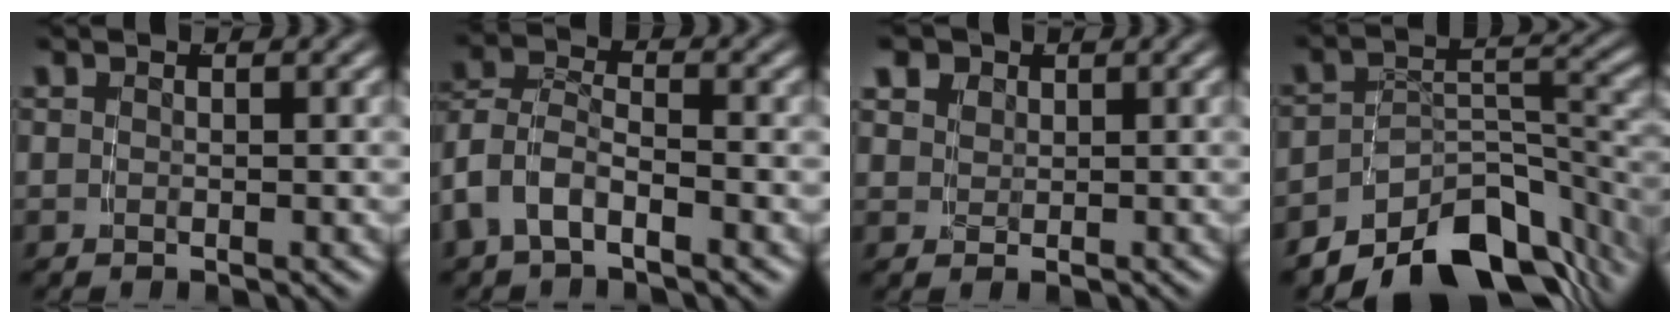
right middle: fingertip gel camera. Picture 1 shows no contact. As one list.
[{"total": 5.8, "force": [-1.8, 4.7, 3.0], "torque": [-0.085, -0.022, -0.033]}, {"total": 3.5, "force": [1.6, 2.6, 1.7], "torque": [-0.035, -0.004, 0.034]}, {"total": 14.4, "force": [-9.7, 7.5, 7.4], "torque": [-0.107, -0.037, -0.139]}]